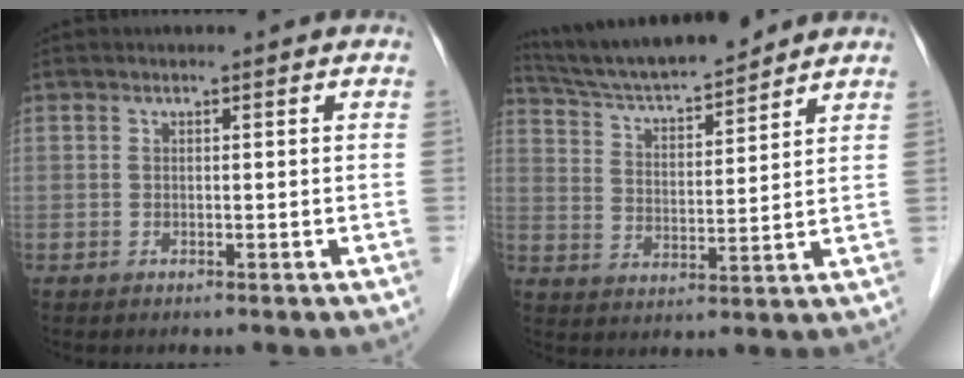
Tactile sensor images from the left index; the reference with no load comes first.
{"total": 13.6, "force": [12.5, 1.3, 5.2], "torque": [-0.094, 0.011, 0.215]}